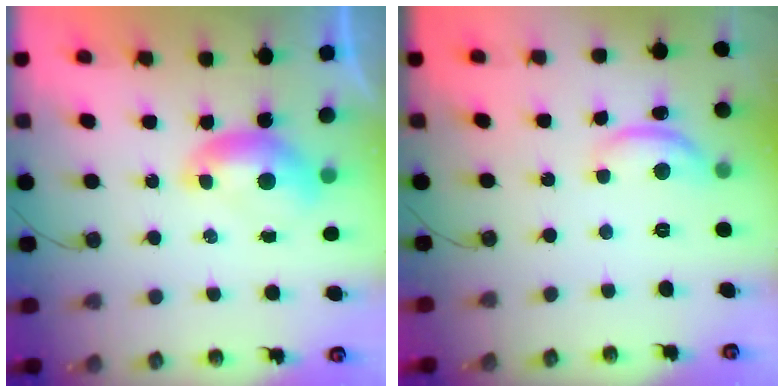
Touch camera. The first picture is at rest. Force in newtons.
{"total": 5.1, "press": 5.1, "slide": 0.5}